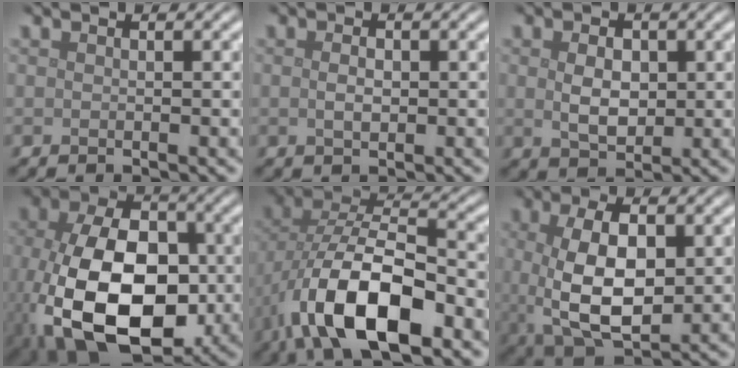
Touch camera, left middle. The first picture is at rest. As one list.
[{"total": 1.4, "force": [0.0, 0.8, 1.2], "torque": [-0.024, -0.002, 0.001]}, {"total": 3.1, "force": [0.3, 2.1, 2.3], "torque": [-0.047, -0.002, 0.008]}, {"total": 15.2, "force": [-3.1, 9.6, 11.3], "torque": [-0.242, -0.036, -0.050]}, {"total": 12.6, "force": [-5.1, 6.0, 9.8], "torque": [-0.191, -0.008, -0.091]}, {"total": 8.6, "force": [0.1, 4.5, 7.4], "torque": [-0.153, -0.005, 0.004]}]